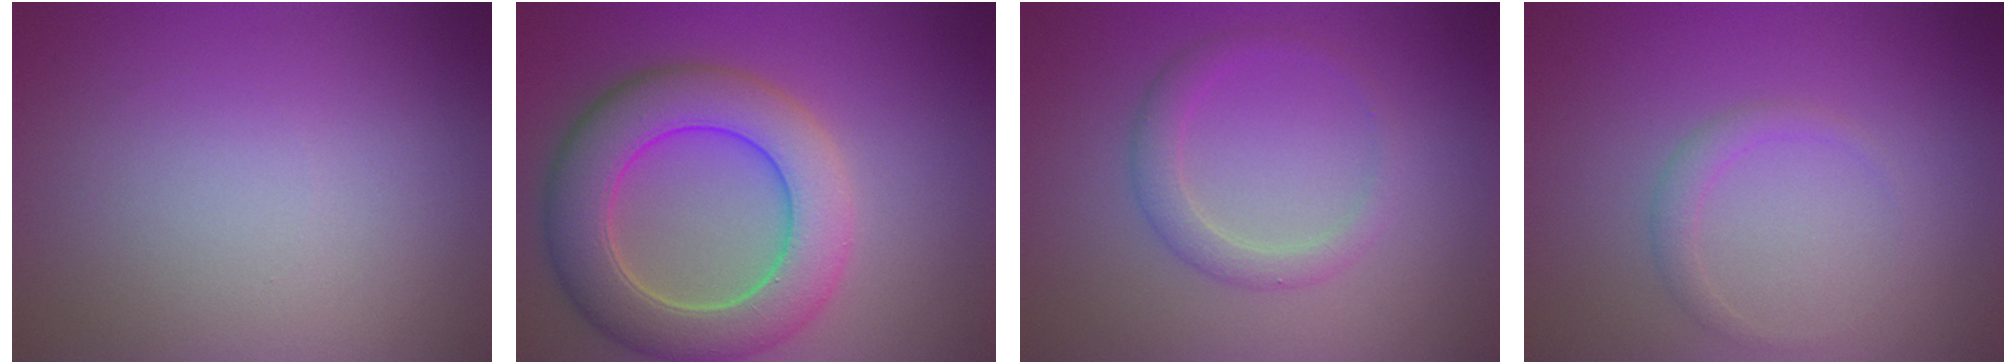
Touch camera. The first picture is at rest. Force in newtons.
{"total": 8.7, "press": 8.7, "slide": 0.6}
{"total": 2.1, "press": 2.1, "slide": 0.1}
{"total": 1.2, "press": 1.2, "slide": 0.1}